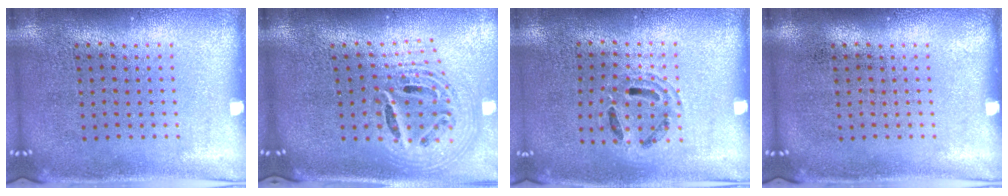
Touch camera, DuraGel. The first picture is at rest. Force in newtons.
{"total": 2.7, "press": 1.9, "slide": 1.9}
{"total": 1.0, "press": 1.0, "slide": 0.1}
{"total": 0.0}